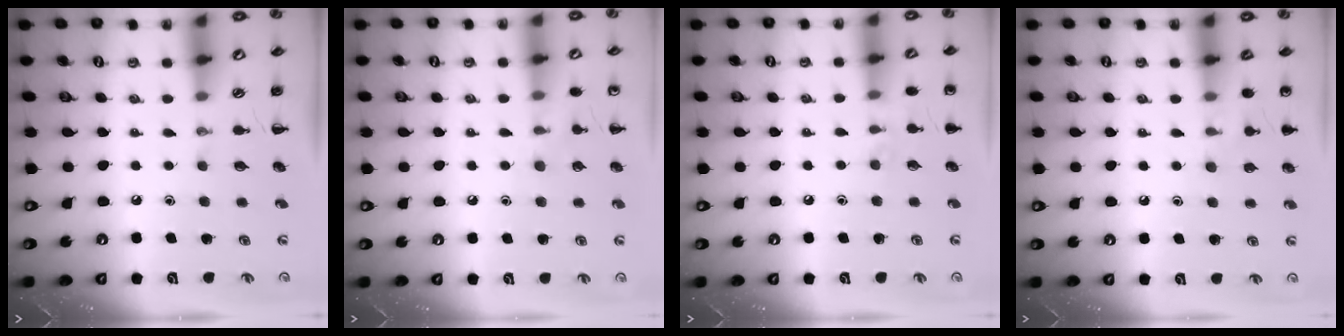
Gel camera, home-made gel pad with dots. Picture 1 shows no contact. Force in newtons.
{"total": 7.0, "press": 6.8, "slide": 1.5}
{"total": 5.3, "press": 5.1, "slide": 1.6}
{"total": 6.6, "press": 6.4, "slide": 1.7}